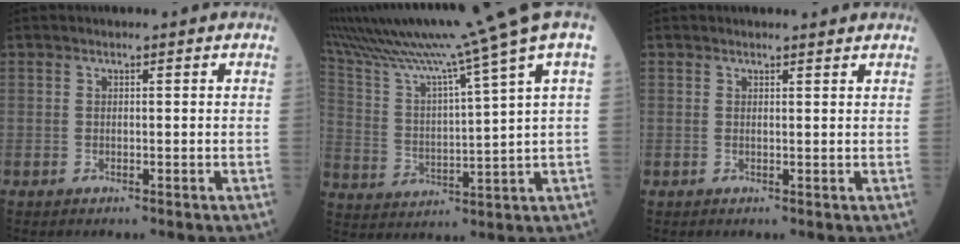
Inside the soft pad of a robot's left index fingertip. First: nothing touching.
{"total": 18.5, "force": [14.7, -3.0, 10.8], "torque": [-0.192, -0.022, 0.240]}
{"total": 1.7, "force": [1.7, 0.1, 0.2], "torque": [-0.012, -0.002, 0.019]}